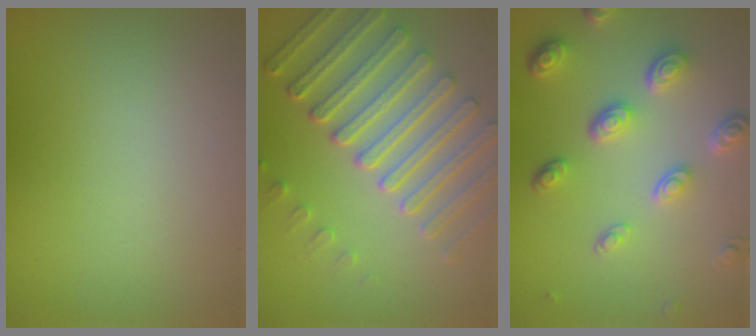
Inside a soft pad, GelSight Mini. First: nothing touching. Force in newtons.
{"total": 7.5, "press": 5.6, "slide": 4.9}
{"total": 5.0, "press": 3.7, "slide": 3.3}